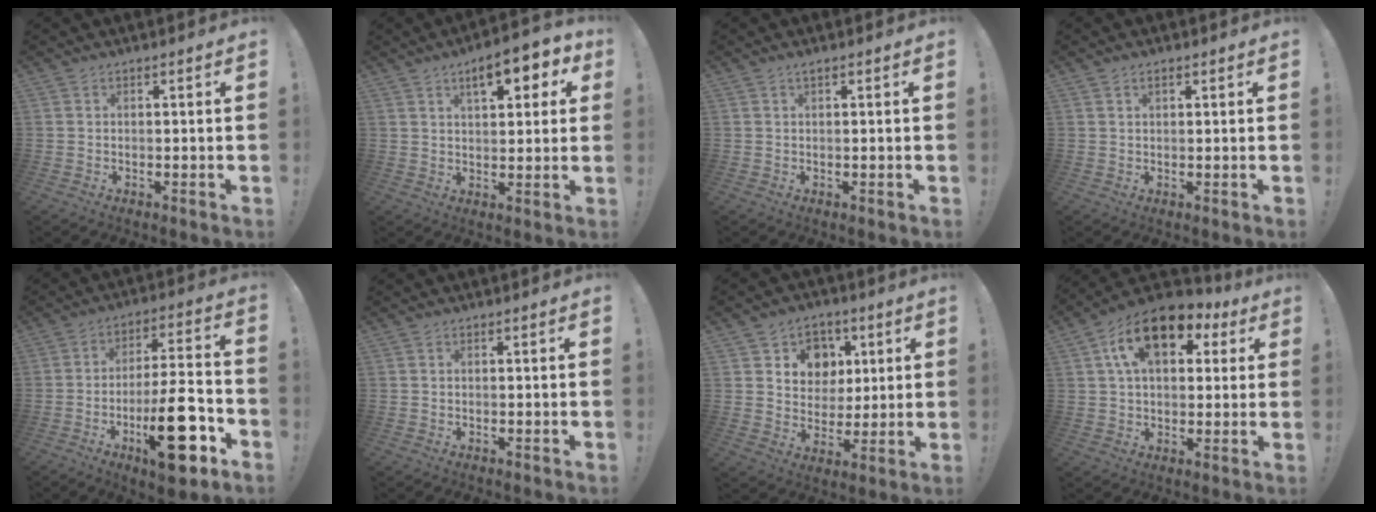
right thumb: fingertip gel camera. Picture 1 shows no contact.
{"total": 10.1, "force": [4.7, 4.2, 7.9], "torque": [-0.102, -0.018, 0.073]}
{"total": 0.8, "force": [0.3, -0.1, 0.7], "torque": [-0.013, 0.000, 0.006]}
{"total": 1.5, "force": [1.0, 0.8, 0.8], "torque": [-0.009, -0.002, 0.016]}
{"total": 20.2, "force": [-8.1, 6.4, 17.4], "torque": [-0.276, 0.046, -0.121]}
{"total": 0.0}
{"total": 9.9, "force": [3.3, 9.1, 2.3], "torque": [-0.020, -0.020, 0.070]}
{"total": 16.2, "force": [6.9, 9.5, 11.1], "torque": [-0.177, -0.017, 0.122]}